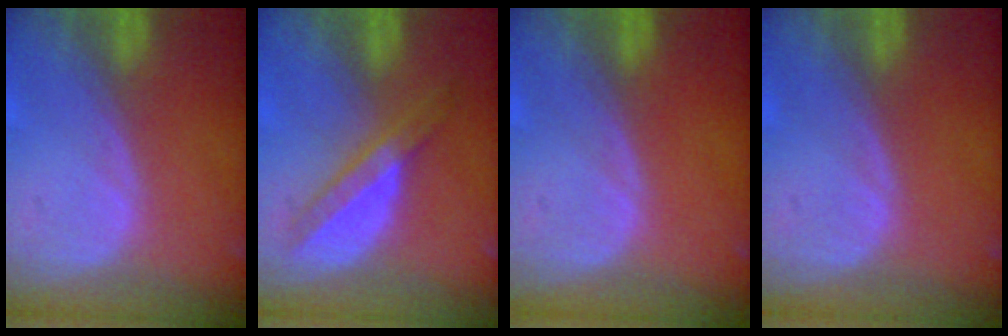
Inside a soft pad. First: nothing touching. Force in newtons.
{"total": 6.0, "press": 5.3, "slide": 2.8}
{"total": 0.0}
{"total": 0.0}